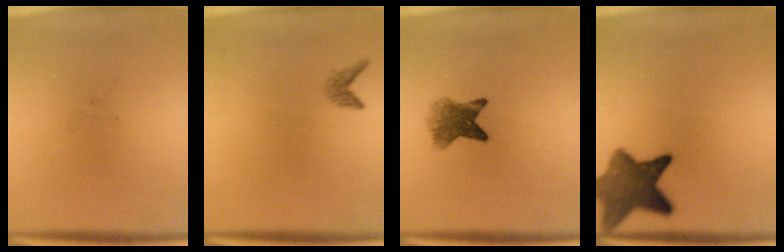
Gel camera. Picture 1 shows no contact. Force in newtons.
{"total": 1.1}
{"total": 5.5}
{"total": 9.6}